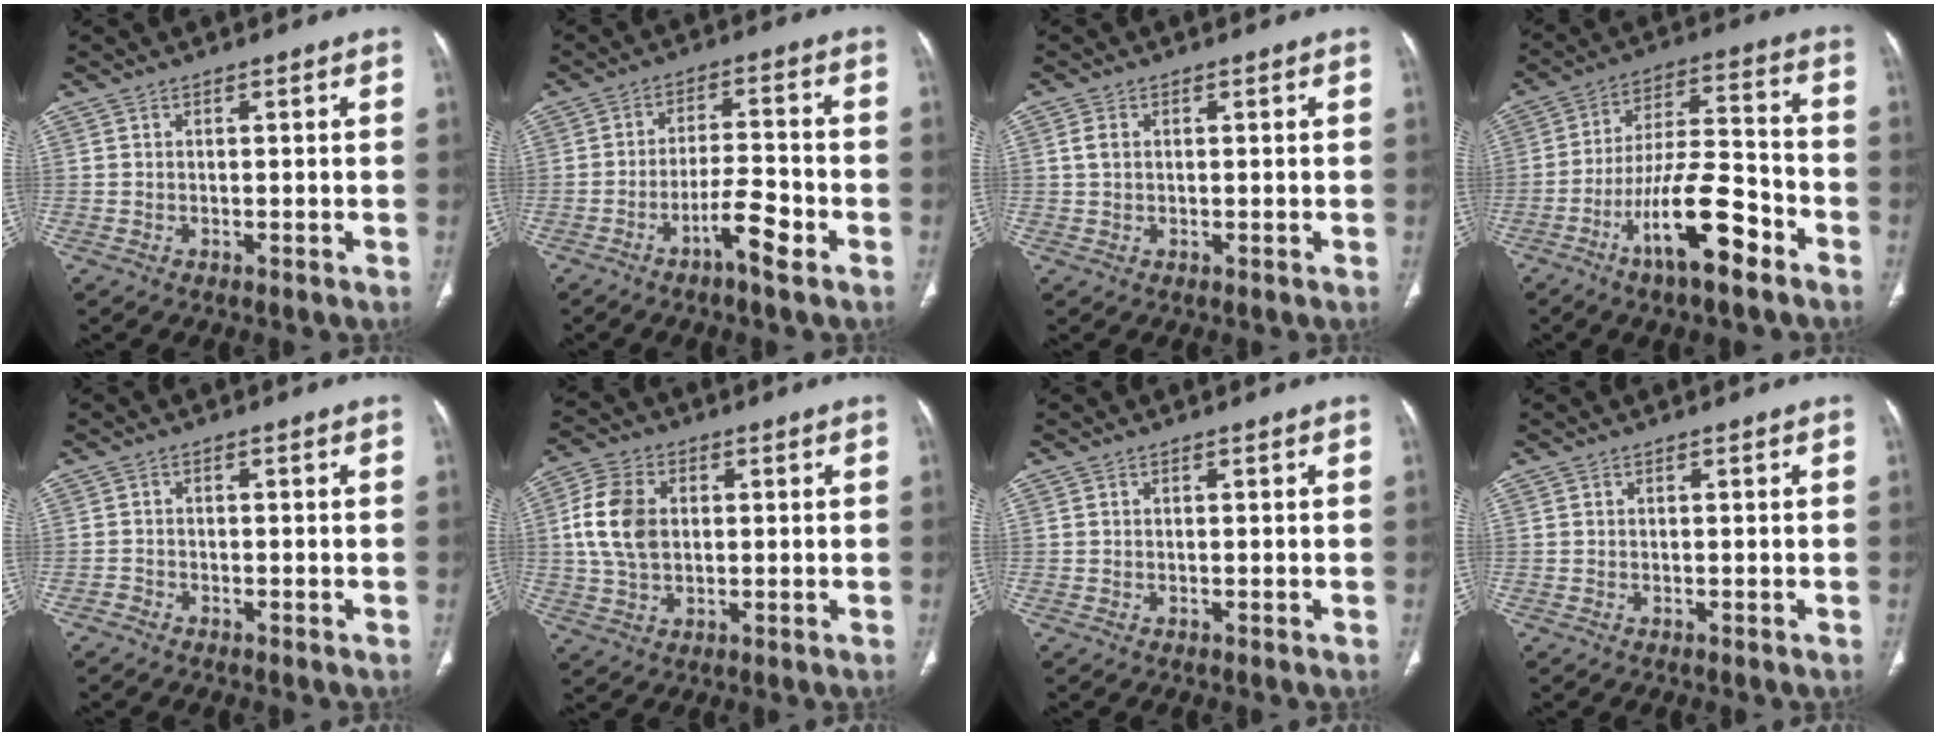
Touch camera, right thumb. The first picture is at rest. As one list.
[{"total": 7.1, "force": [-4.0, 1.4, 5.6], "torque": [-0.099, 0.029, -0.068]}, {"total": 2.1, "force": [0.5, 1.4, 1.5], "torque": [-0.030, 0.003, 0.011]}, {"total": 15.0, "force": [-8.3, 4.2, 11.9], "torque": [-0.208, 0.060, -0.141]}, {"total": 1.1, "force": [-1.0, 0.5, 0.0], "torque": [-0.004, 0.000, -0.024]}, {"total": 10.3, "force": [1.3, 7.2, 7.2], "torque": [-0.138, 0.007, 0.025]}, {"total": 0.0}, {"total": 0.0}]